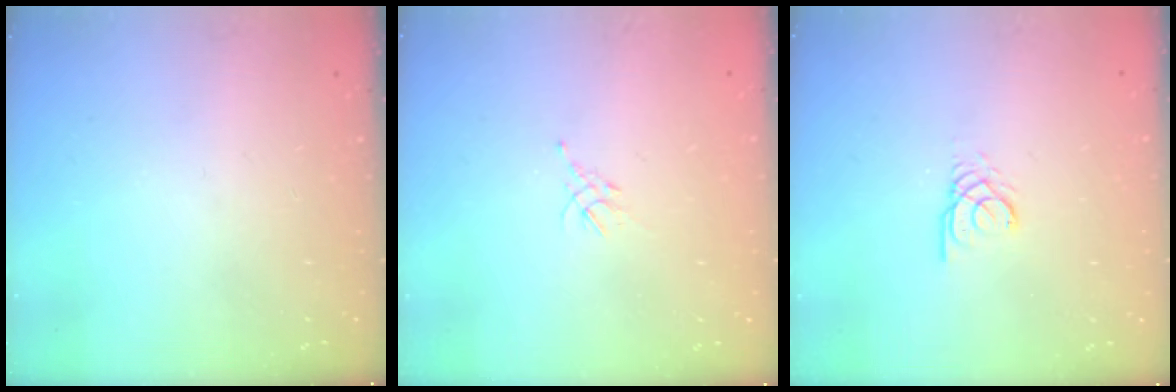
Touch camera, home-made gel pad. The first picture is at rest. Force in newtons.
{"total": 3.1, "press": 3.0, "slide": 0.8}
{"total": 2.4, "press": 2.4, "slide": 0.4}